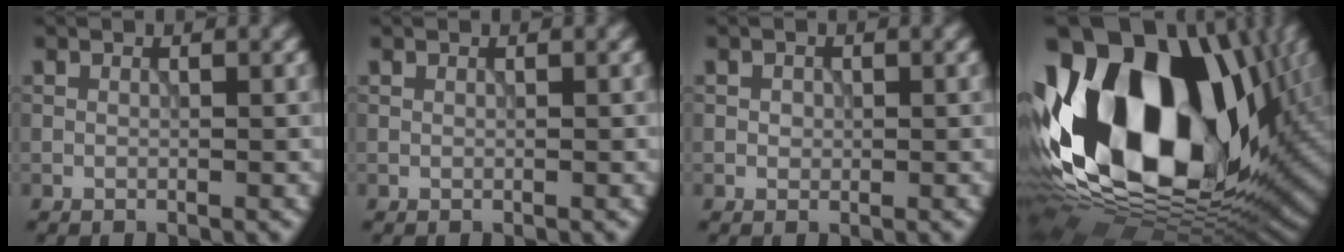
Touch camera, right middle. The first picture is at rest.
{"total": 0.0}
{"total": 0.6, "force": [0.0, 0.6, 0.1], "torque": [-0.001, -0.004, 0.003]}
{"total": 21.0, "force": [1.9, 13.8, 15.8], "torque": [-0.332, 0.010, 0.023]}